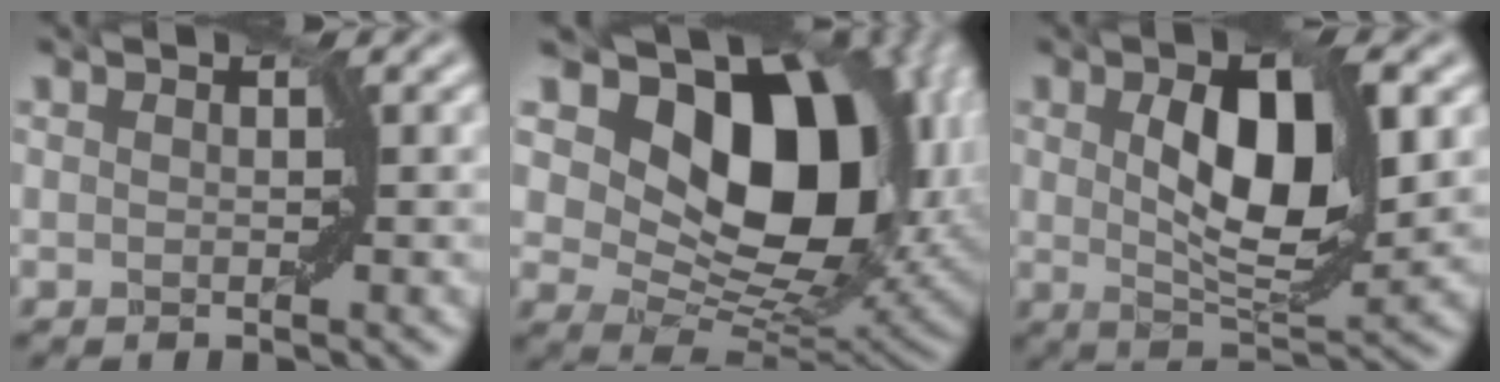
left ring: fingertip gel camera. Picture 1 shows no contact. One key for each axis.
{"total": 16.6, "fx": 5.4, "fy": 10.6, "fz": 11.6, "tx": -0.175, "ty": -0.001, "tz": 0.102}
{"total": 7.7, "fx": 1.3, "fy": 3.2, "fz": 6.8, "tx": -0.116, "ty": -0.001, "tz": 0.026}